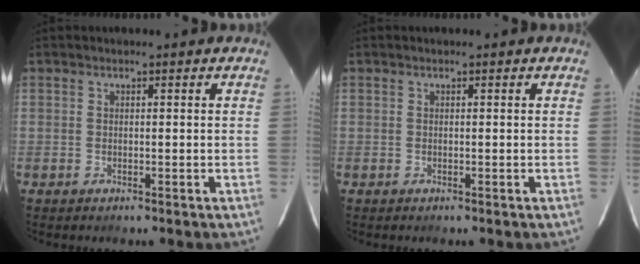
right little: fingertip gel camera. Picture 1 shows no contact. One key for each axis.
{"total": 0.0}